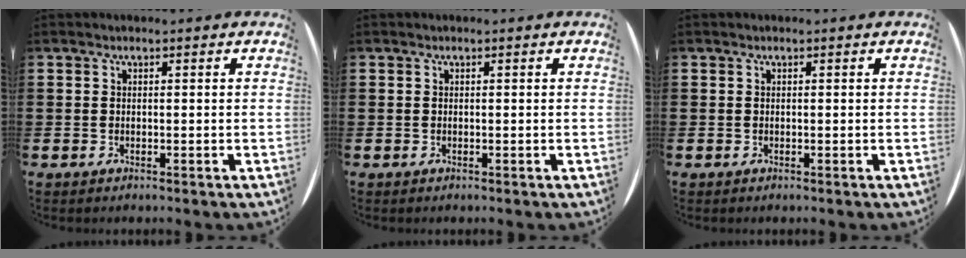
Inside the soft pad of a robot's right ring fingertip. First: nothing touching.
{"total": 0.0}
{"total": 0.0}